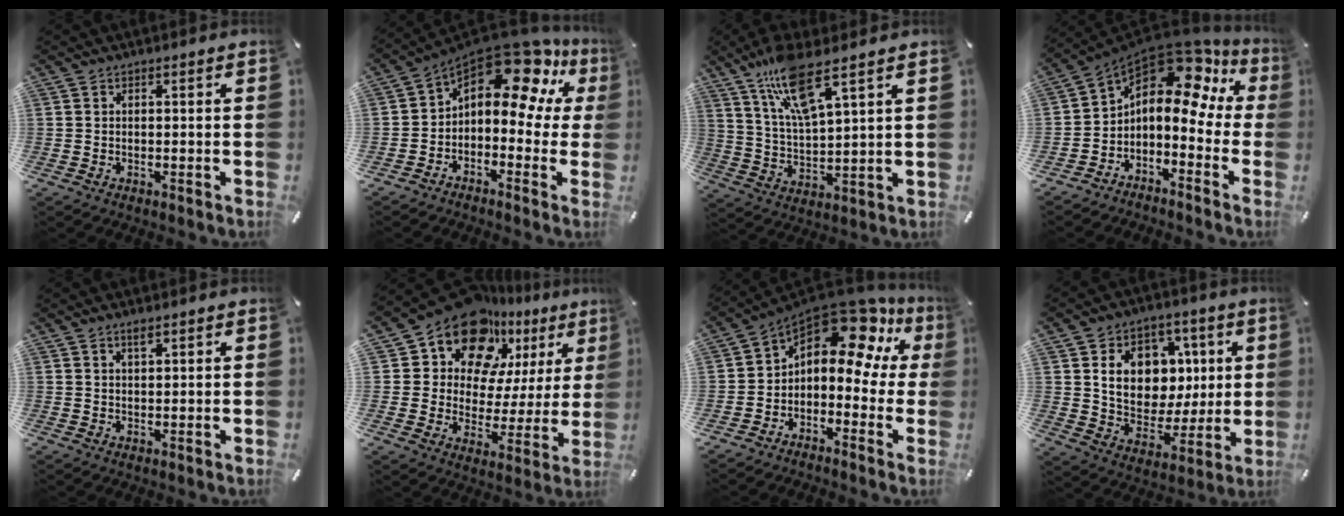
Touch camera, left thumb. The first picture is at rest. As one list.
[{"total": 14.3, "force": [8.3, 7.1, 9.2], "torque": [-0.151, -0.070, 0.136]}, {"total": 12.6, "force": [8.8, 2.9, 8.5], "torque": [-0.177, -0.027, 0.158]}, {"total": 11.6, "force": [6.4, 6.5, 7.2], "torque": [-0.122, -0.063, 0.102]}, {"total": 1.7, "force": [1.3, 0.4, 1.1], "torque": [-0.023, 0.000, 0.023]}, {"total": 16.3, "force": [11.2, 10.4, 5.7], "torque": [-0.095, -0.088, 0.202]}, {"total": 13.1, "force": [7.9, 6.4, 8.3], "torque": [-0.127, -0.070, 0.132]}, {"total": 13.7, "force": [3.9, 11.4, 6.4], "torque": [-0.097, -0.012, 0.079]}]